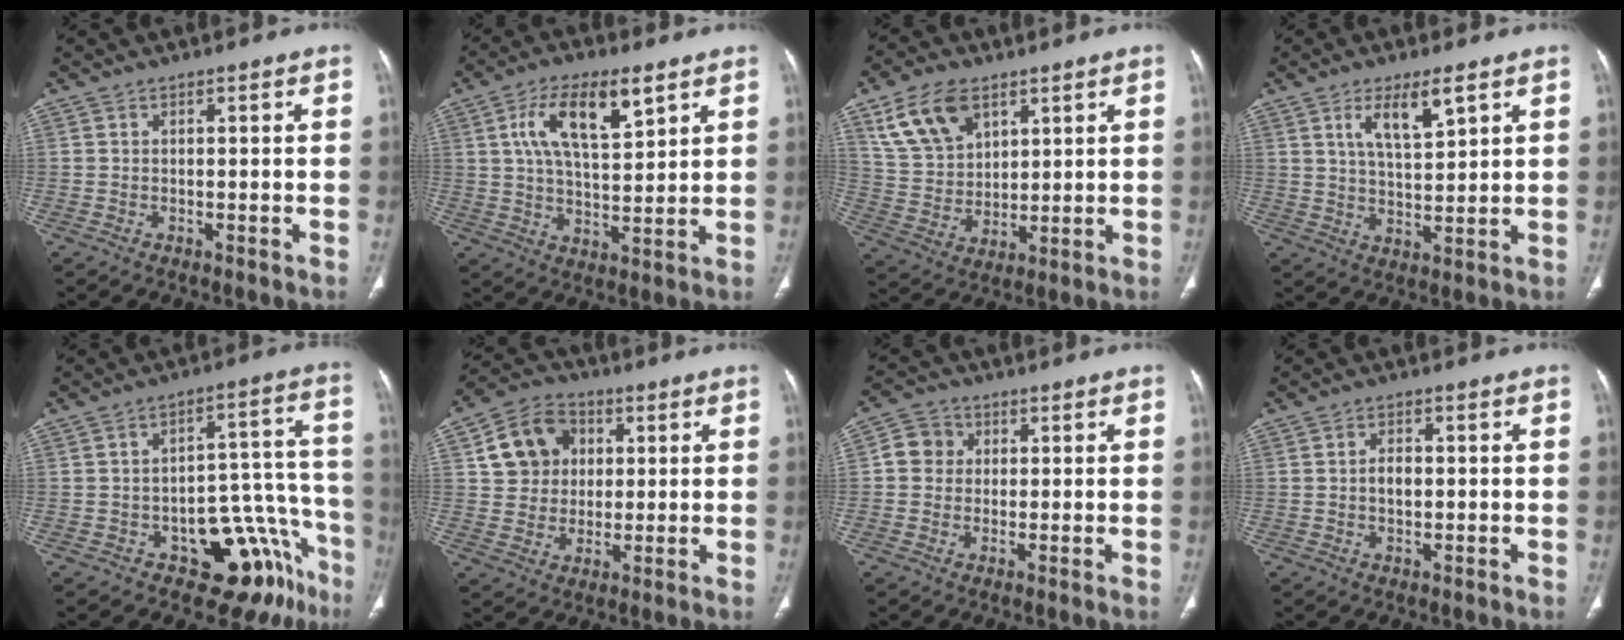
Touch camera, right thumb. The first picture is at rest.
{"total": 12.9, "force": [5.5, 5.9, 10.1], "torque": [-0.160, -0.012, 0.098]}
{"total": 12.5, "force": [6.7, 7.9, 7.0], "torque": [-0.110, -0.023, 0.139]}
{"total": 7.8, "force": [4.1, 2.5, 6.1], "torque": [-0.101, -0.025, 0.077]}
{"total": 16.0, "force": [-9.4, 8.9, 9.3], "torque": [-0.046, 0.098, -0.123]}
{"total": 11.6, "force": [2.8, 10.0, 5.0], "torque": [-0.059, 0.005, 0.045]}
{"total": 5.2, "force": [0.7, 4.8, 1.8], "torque": [-0.015, 0.009, 0.003]}
{"total": 3.1, "force": [0.0, 1.9, 2.5], "torque": [-0.042, 0.003, -0.002]}